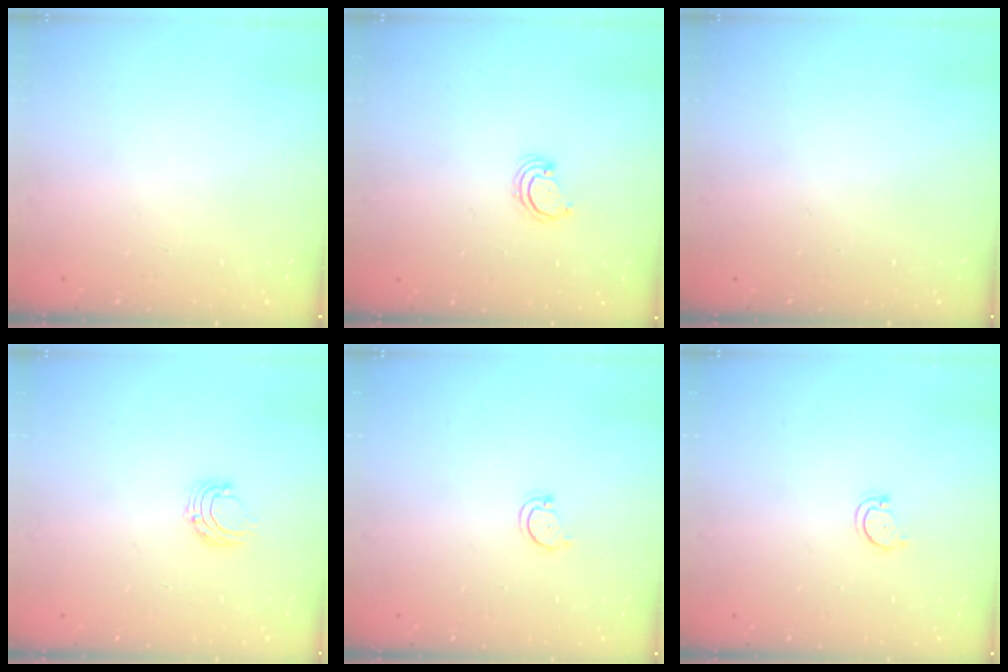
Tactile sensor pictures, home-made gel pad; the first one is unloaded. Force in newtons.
{"total": 2.8, "press": 2.8, "slide": 0.2}
{"total": 0.0}
{"total": 5.4, "press": 5.4, "slide": 0.6}
{"total": 2.8, "press": 2.8, "slide": 0.3}
{"total": 2.8, "press": 2.8, "slide": 0.3}